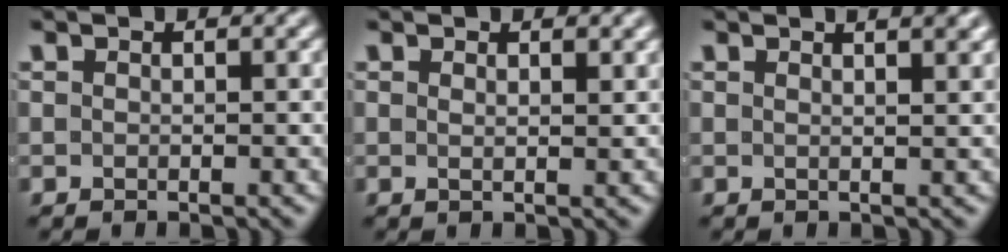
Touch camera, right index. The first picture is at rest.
{"total": 1.1, "force": [0.5, -0.8, 0.5], "torque": [-0.001, -0.010, 0.014]}
{"total": 2.4, "force": [1.4, -0.3, 2.0], "torque": [-0.018, -0.001, 0.023]}